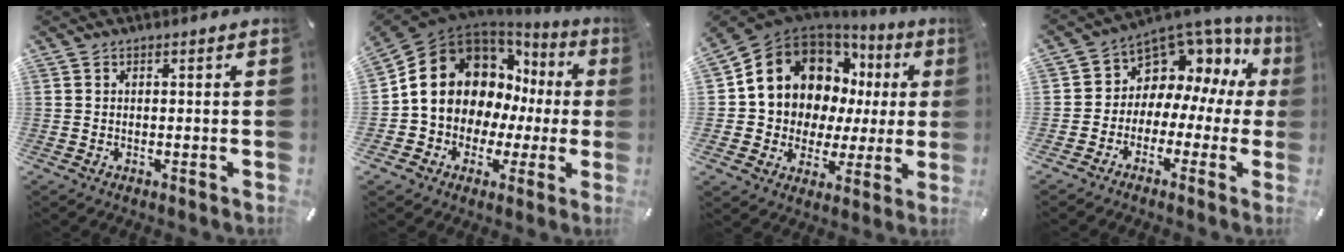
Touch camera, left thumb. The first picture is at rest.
{"total": 16.3, "force": [3.6, 13.4, 8.5], "torque": [-0.160, -0.028, 0.074]}
{"total": 13.5, "force": [5.5, 11.2, 5.0], "torque": [-0.098, -0.055, 0.114]}
{"total": 7.7, "force": [4.6, 6.0, 1.6], "torque": [-0.036, -0.056, 0.083]}